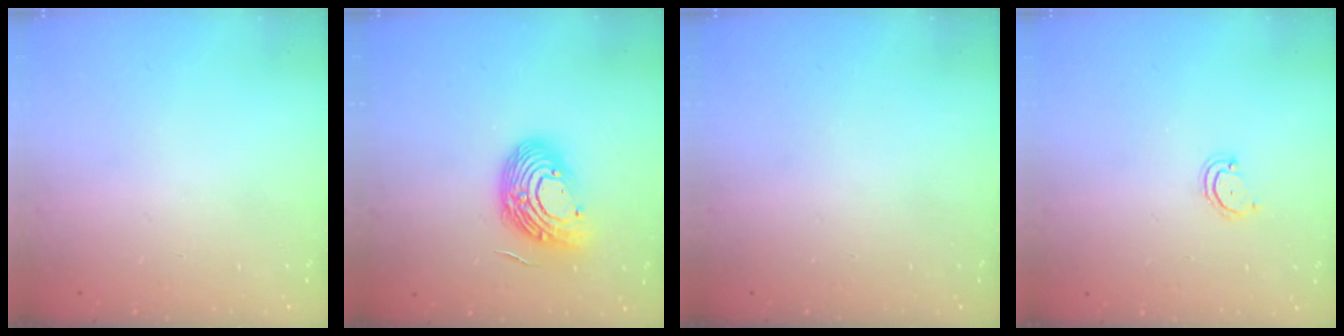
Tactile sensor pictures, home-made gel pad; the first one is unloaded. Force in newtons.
{"total": 13.8, "press": 13.7, "slide": 1.8}
{"total": 0.0}
{"total": 3.2, "press": 3.2, "slide": 0.2}